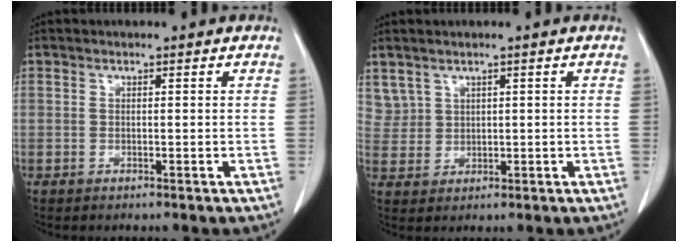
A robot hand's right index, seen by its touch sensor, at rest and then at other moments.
{"total": 3.3, "force": [2.0, 2.6, 0.1], "torque": [0.003, 0.008, 0.049]}